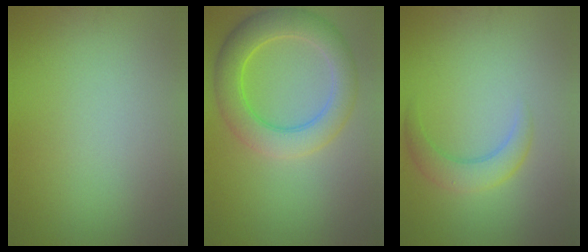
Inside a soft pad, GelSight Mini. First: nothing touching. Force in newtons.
{"total": 6.0, "press": 6.0, "slide": 0.2}
{"total": 2.8, "press": 2.8, "slide": 0.1}